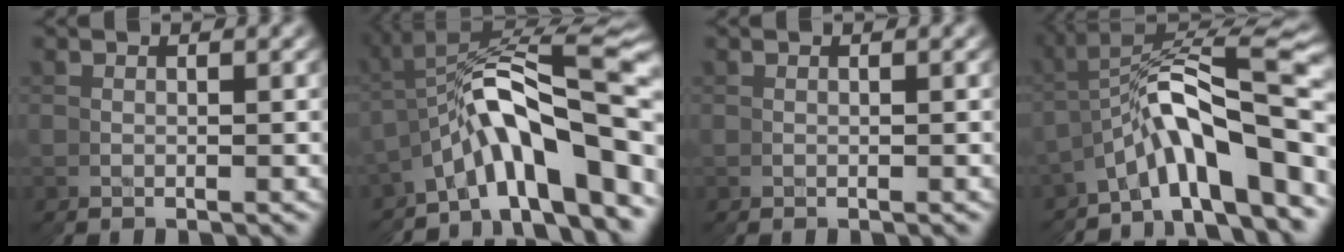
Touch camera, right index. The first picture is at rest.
{"total": 12.1, "force": [0.0, 5.7, 10.7], "torque": [-0.168, 0.017, 0.006]}
{"total": 1.7, "force": [0.1, -1.6, -0.6], "torque": [0.020, -0.004, 0.011]}
{"total": 9.8, "force": [-0.4, 4.5, 8.7], "torque": [-0.139, 0.010, 0.002]}